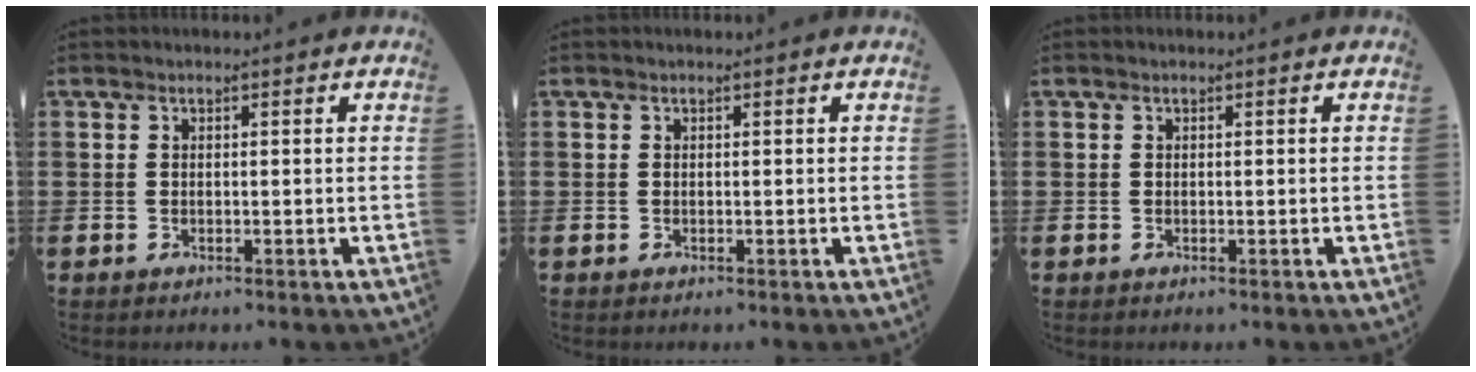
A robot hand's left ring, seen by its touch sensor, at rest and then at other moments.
{"total": 0.0}
{"total": 0.0}